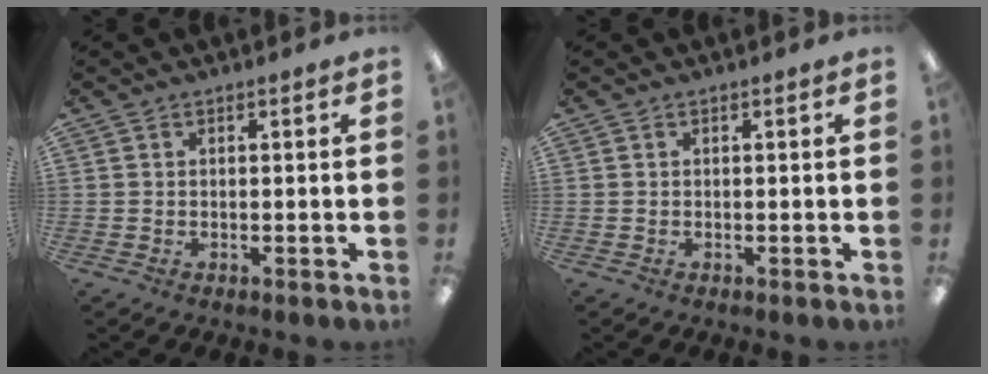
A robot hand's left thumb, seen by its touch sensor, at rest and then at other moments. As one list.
[{"total": 0.0}]